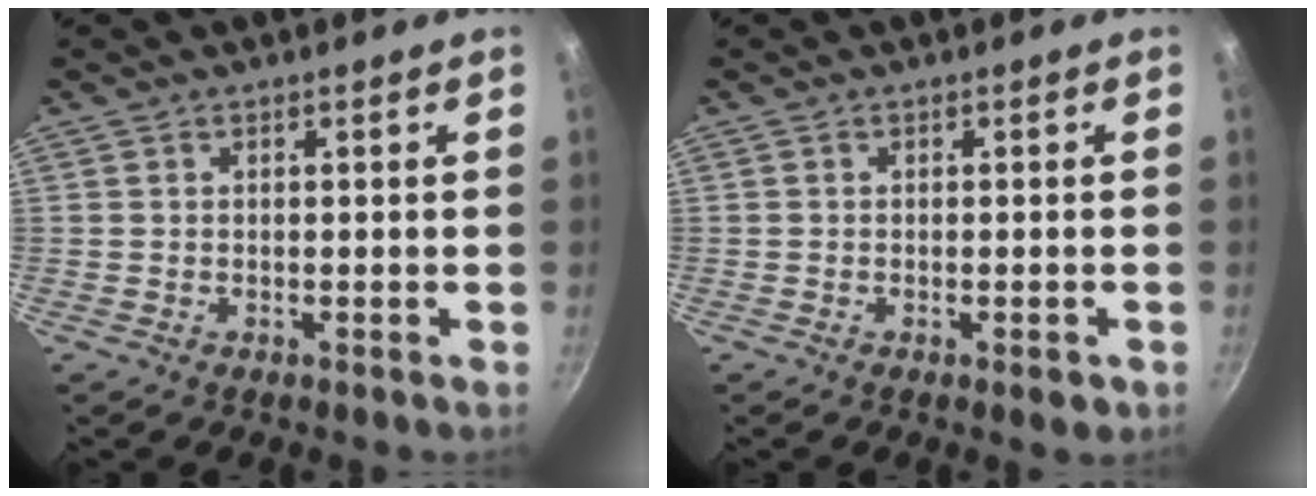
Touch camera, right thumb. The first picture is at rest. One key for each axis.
{"total": 2.3, "fx": -1.0, "fy": 0.8, "fz": 1.9, "tx": -0.028, "ty": 0.002, "tz": -0.013}